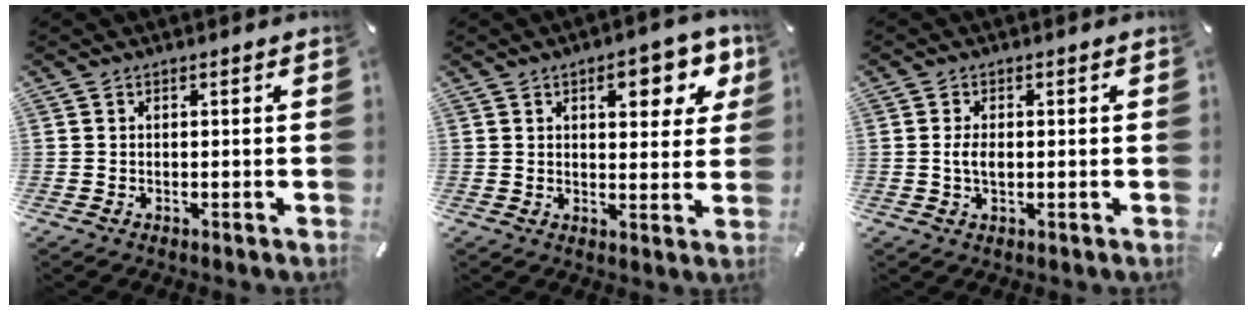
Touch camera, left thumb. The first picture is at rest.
{"total": 10.7, "force": [5.0, 5.0, 8.0], "torque": [-0.099, -0.013, 0.080]}
{"total": 2.8, "force": [0.1, 1.6, 2.3], "torque": [-0.062, 0.000, -0.005]}